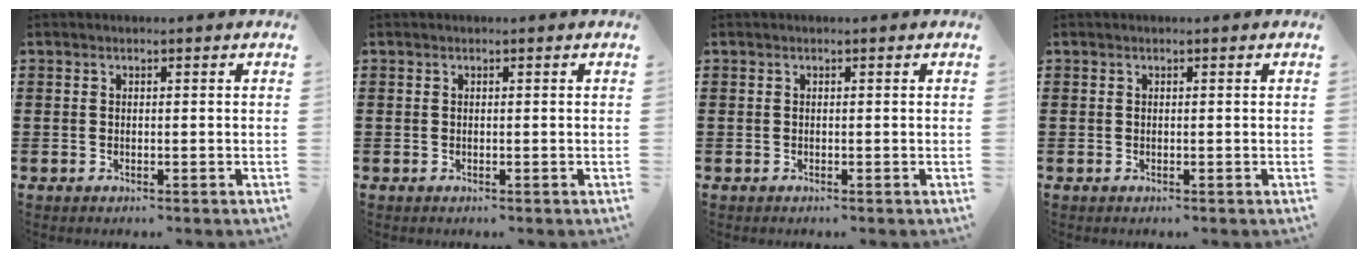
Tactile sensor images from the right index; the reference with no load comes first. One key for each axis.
{"total": 0.0}
{"total": 0.0}
{"total": 0.0}